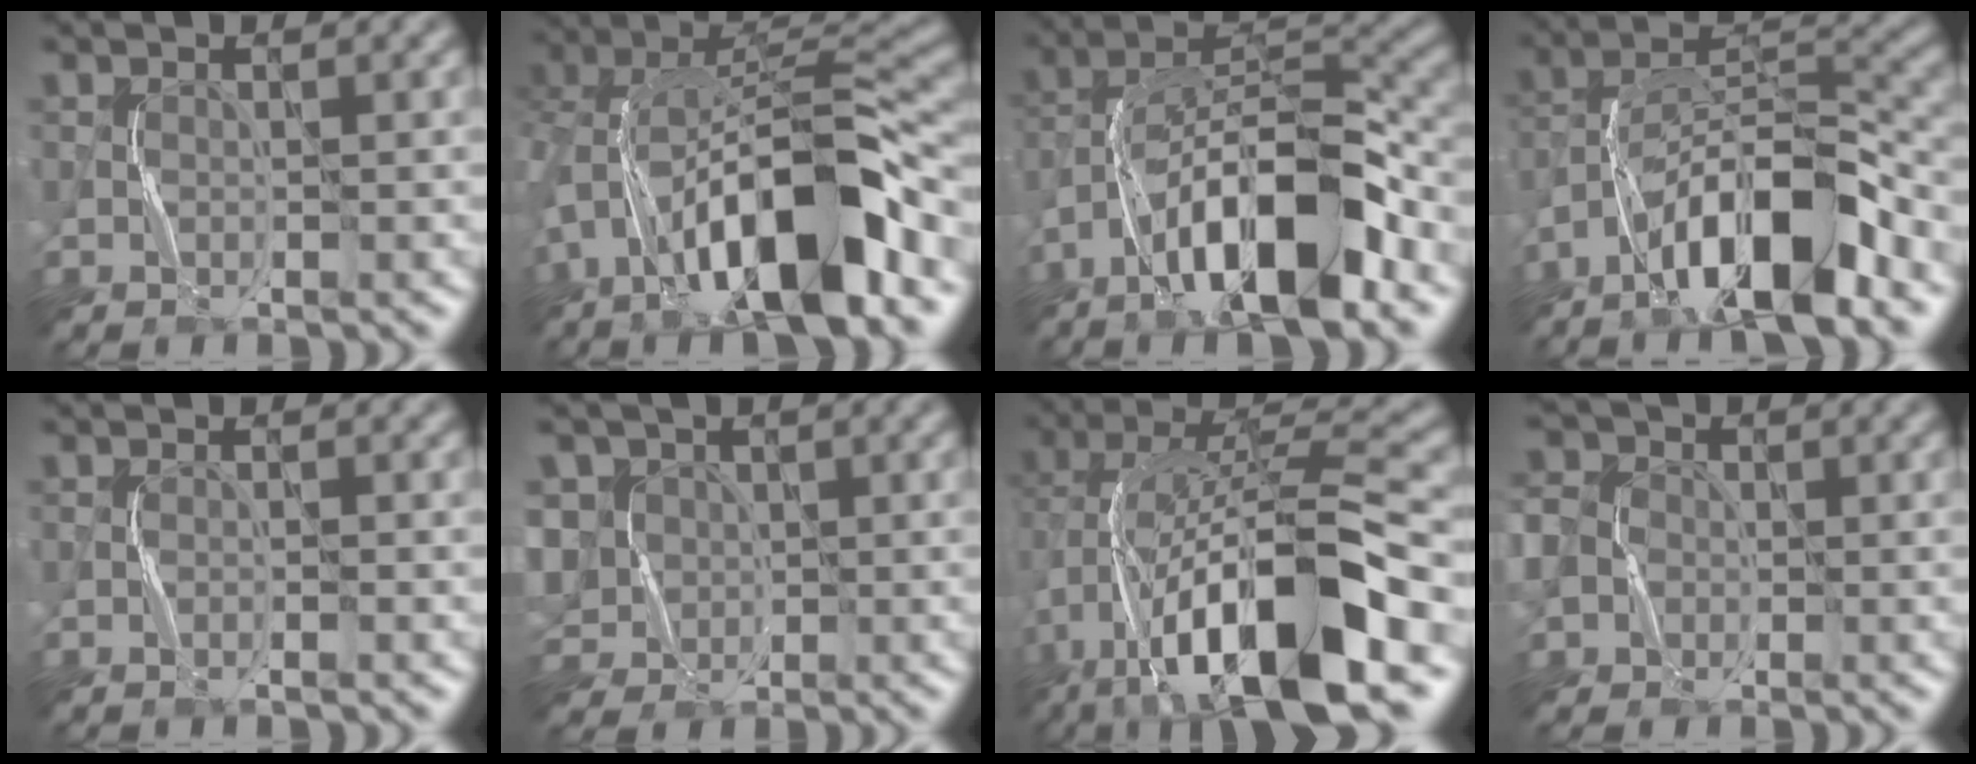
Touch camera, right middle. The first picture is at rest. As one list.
[{"total": 13.6, "force": [-5.8, 5.1, 11.3], "torque": [-0.190, 0.010, -0.101]}, {"total": 12.0, "force": [-6.6, 3.5, 9.4], "torque": [-0.159, 0.022, -0.121]}, {"total": 11.3, "force": [-7.1, 3.0, 8.3], "torque": [-0.137, 0.019, -0.132]}, {"total": 0.8, "force": [-0.6, 0.0, 0.6], "torque": [-0.013, 0.004, -0.010]}, {"total": 7.2, "force": [0.7, 6.3, 3.2], "torque": [-0.087, 0.030, -0.011]}, {"total": 15.6, "force": [-5.9, 4.9, 13.5], "torque": [-0.234, 0.024, -0.095]}, {"total": 8.6, "force": [-1.9, 7.8, 3.2], "torque": [-0.082, 0.008, -0.078]}]